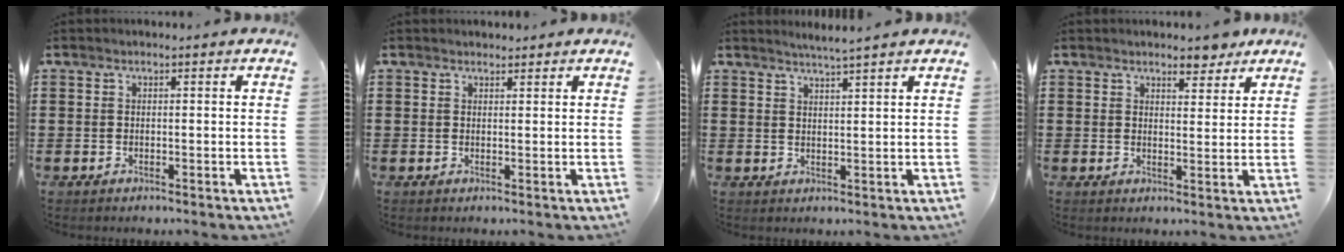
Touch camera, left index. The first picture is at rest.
{"total": 1.1, "force": [1.0, 0.5, -0.2], "torque": [0.000, 0.004, 0.020]}
{"total": 2.5, "force": [2.4, -0.6, 0.3], "torque": [-0.012, -0.008, 0.043]}
{"total": 4.5, "force": [3.8, 1.8, 1.7], "torque": [-0.029, -0.006, 0.068]}